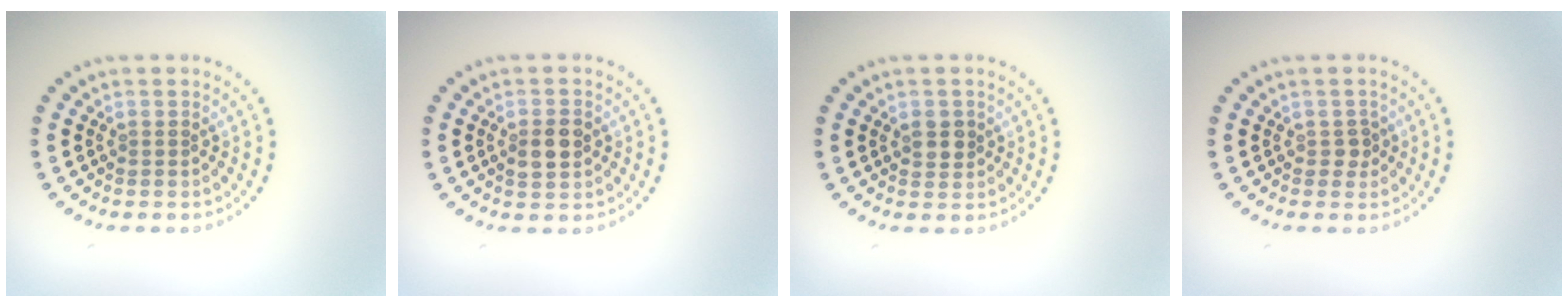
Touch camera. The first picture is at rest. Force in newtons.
{"total": 2.2, "press": 2.2, "slide": 0.0}
{"total": 1.6, "press": 1.6, "slide": 0.4}
{"total": 1.1, "press": 1.0, "slide": 0.4}